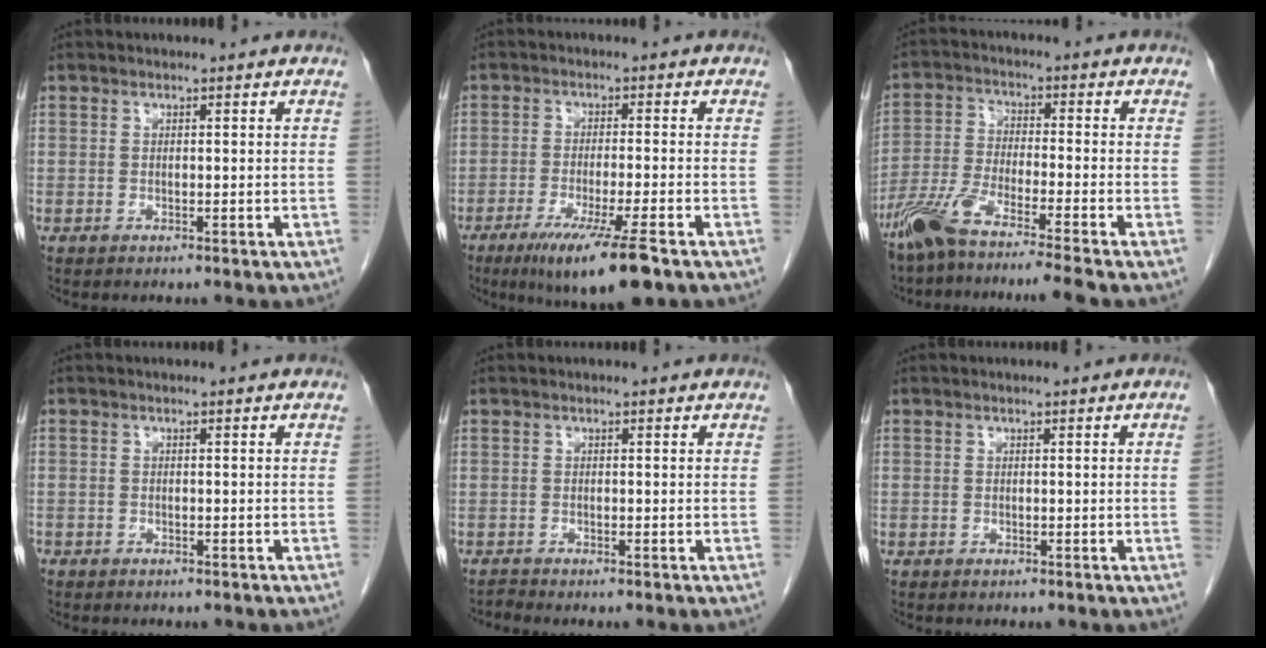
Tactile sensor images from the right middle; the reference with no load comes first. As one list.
[{"total": 10.0, "force": [-6.2, 0.0, 7.9], "torque": [-0.132, -0.028, -0.099]}, {"total": 10.2, "force": [-8.2, -1.1, 6.0], "torque": [-0.111, -0.030, -0.146]}, {"total": 1.4, "force": [-1.2, 0.7, 0.4], "torque": [-0.011, 0.000, -0.018]}, {"total": 0.8, "force": [-0.7, -0.3, -0.3], "torque": [0.002, -0.008, -0.014]}, {"total": 0.8, "force": [-0.2, -0.4, 0.7], "torque": [-0.001, 0.003, -0.005]}]